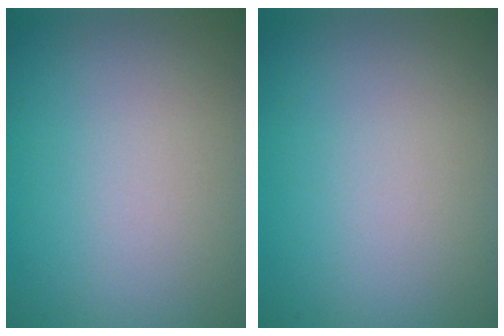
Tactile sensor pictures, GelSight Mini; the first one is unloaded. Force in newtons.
{"total": 0.0}